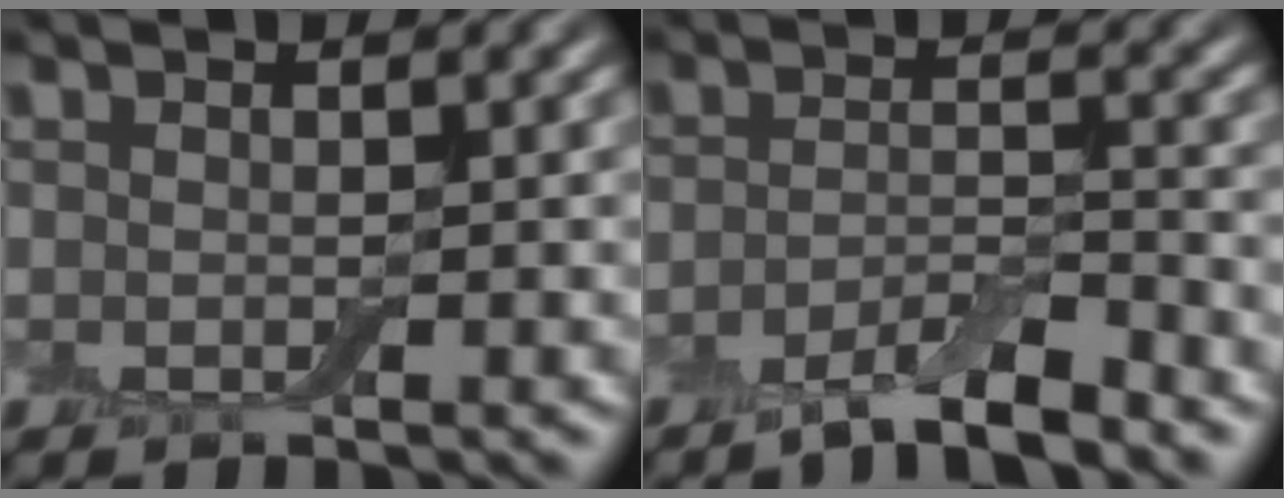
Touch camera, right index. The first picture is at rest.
{"total": 3.9, "force": [-3.0, 0.7, 2.4], "torque": [-0.040, 0.002, -0.058]}